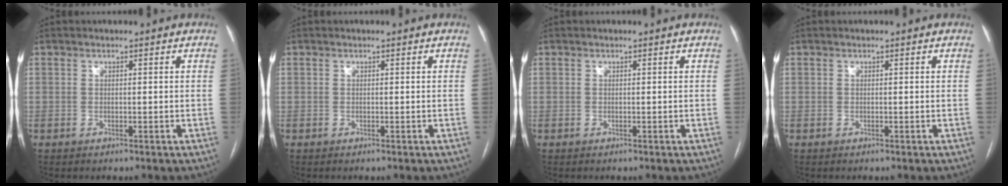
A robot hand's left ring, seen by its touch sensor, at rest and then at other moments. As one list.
[{"total": 0.0}, {"total": 0.0}, {"total": 0.0}]